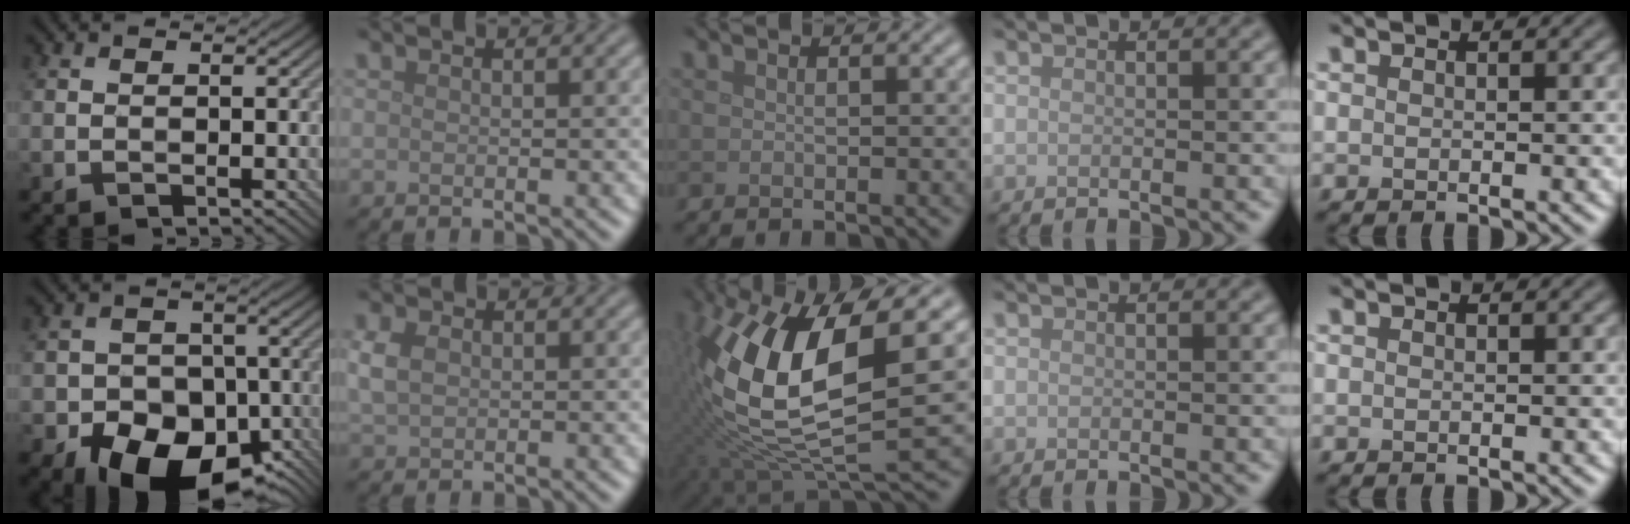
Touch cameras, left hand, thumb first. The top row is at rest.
{"thumb": {"total": 15.4, "force": [-8.0, 10.2, 8.2], "torque": [-0.130, -0.034, -0.129]}, "index": {"total": 2.5, "force": [0.5, 1.9, 1.5], "torque": [-0.038, 0.004, 0.008]}, "middle": {"total": 13.9, "force": [1.8, 5.4, 12.7], "torque": [-0.272, -0.018, 0.034]}}